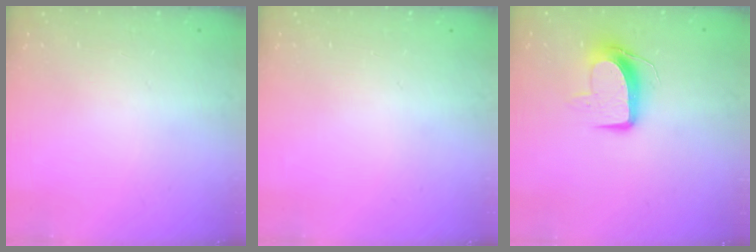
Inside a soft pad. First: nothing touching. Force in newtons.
{"total": 0.0}
{"total": 10.0, "press": 10.0, "slide": 0.5}